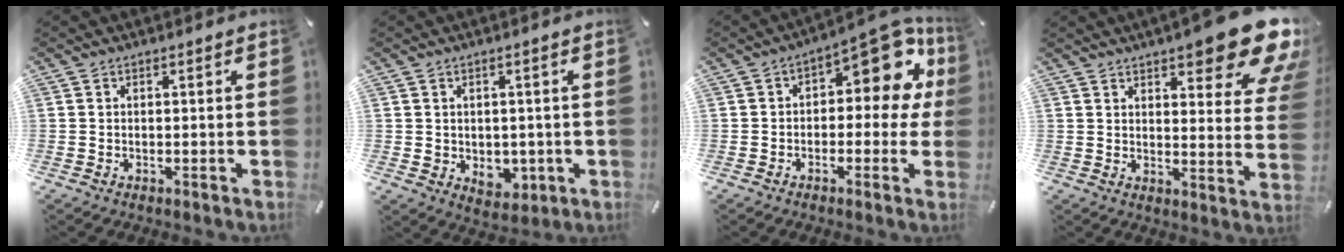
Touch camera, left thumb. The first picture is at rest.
{"total": 4.6, "force": [0.1, 4.2, 1.8], "torque": [-0.003, -0.002, 0.002]}
{"total": 12.9, "force": [5.2, 6.4, 9.8], "torque": [-0.128, -0.038, 0.088]}
{"total": 15.9, "force": [10.9, 5.0, 10.4], "torque": [-0.137, -0.081, 0.182]}